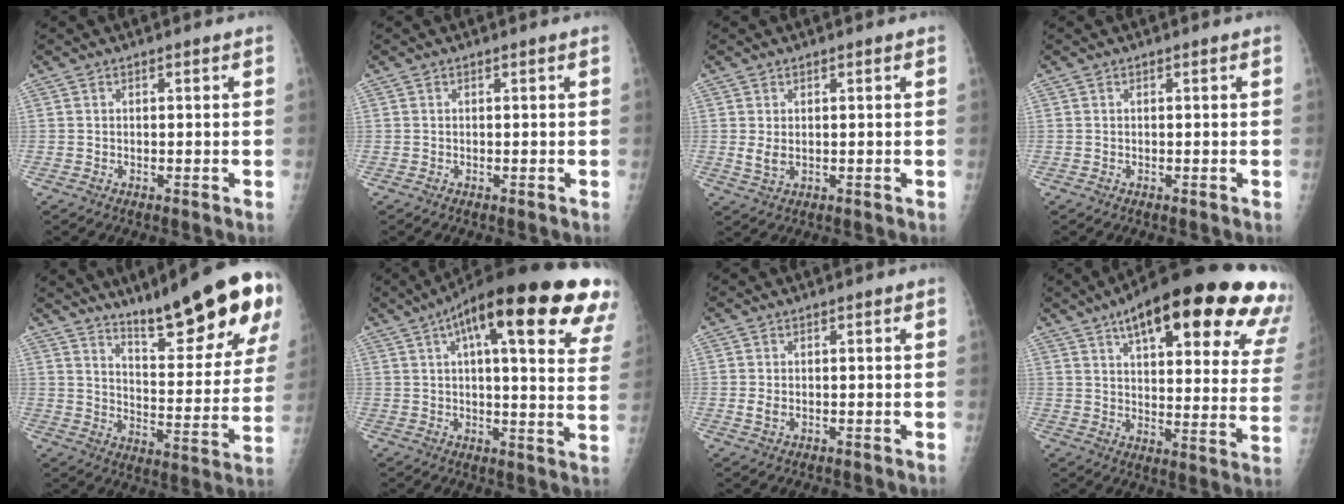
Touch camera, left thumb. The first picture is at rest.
{"total": 0.0}
{"total": 2.4, "force": [0.3, 1.5, 1.8], "torque": [-0.029, -0.008, 0.012]}
{"total": 0.0}
{"total": 23.2, "force": [15.5, 4.3, 16.8], "torque": [-0.211, -0.082, 0.232]}
{"total": 29.5, "force": [15.3, 8.0, 23.9], "torque": [-0.271, 0.014, 0.199]}
{"total": 1.4, "force": [-0.1, 1.0, 1.1], "torque": [-0.018, -0.003, 0.002]}
{"total": 31.1, "force": [18.0, 9.6, 23.4], "torque": [-0.266, -0.027, 0.242]}